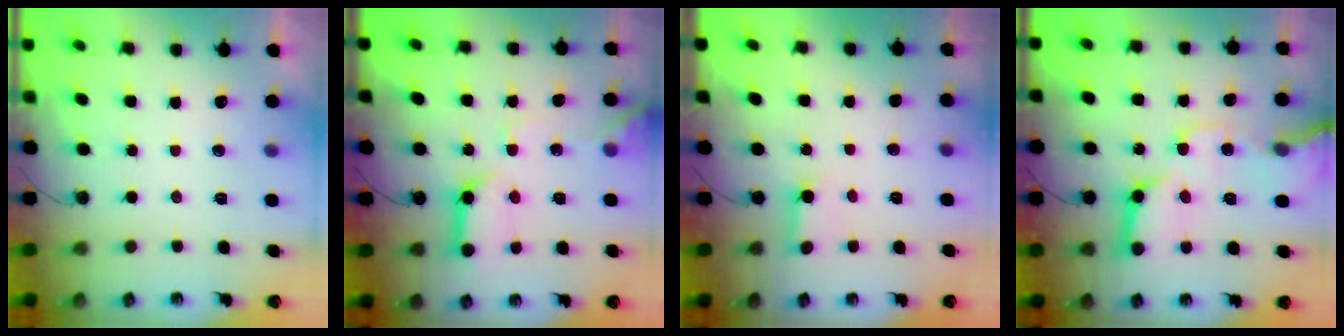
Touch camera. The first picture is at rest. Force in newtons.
{"total": 12.4, "press": 12.3, "slide": 1.4}
{"total": 3.4, "press": 3.4, "slide": 0.5}
{"total": 20.4, "press": 20.2, "slide": 2.7}